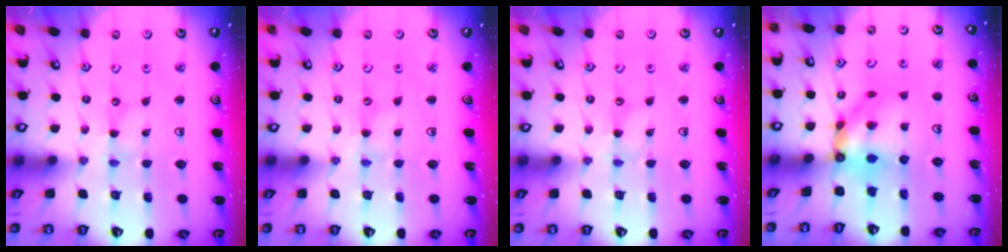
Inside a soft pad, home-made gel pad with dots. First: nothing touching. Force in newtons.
{"total": 0.0}
{"total": 0.0}
{"total": 7.7, "press": 7.6, "slide": 0.6}